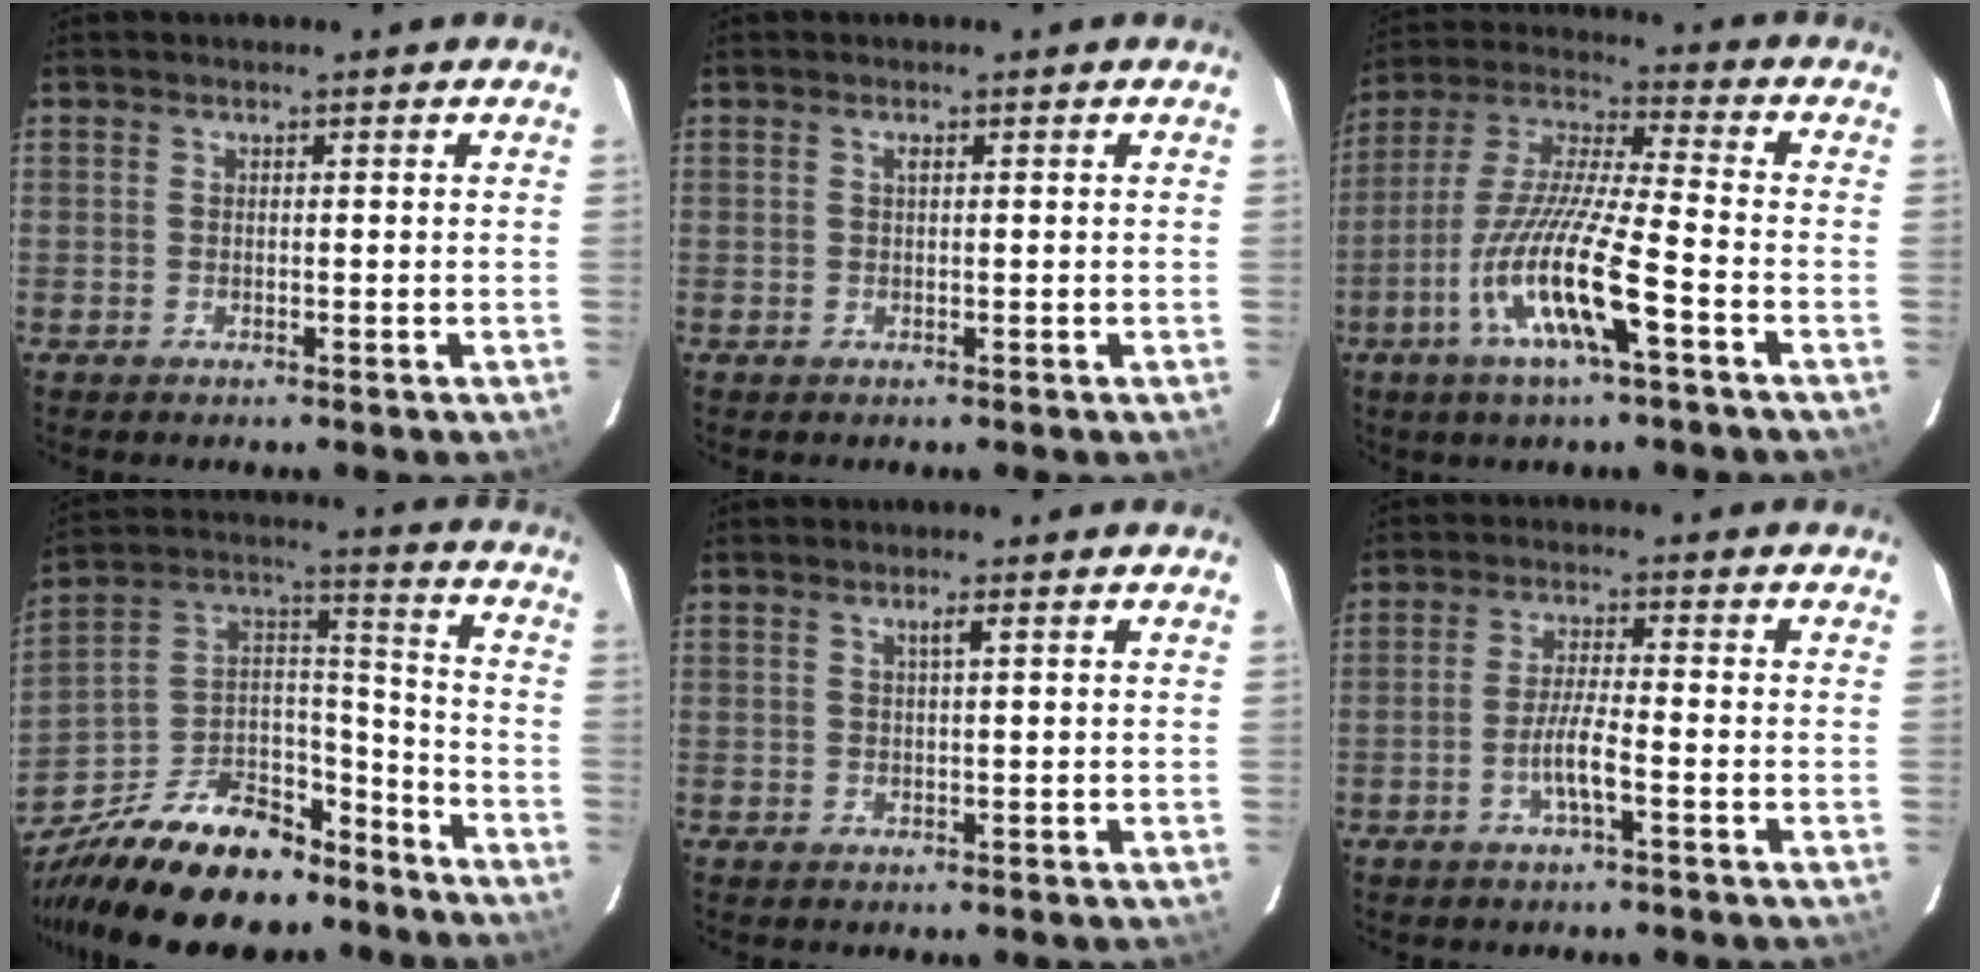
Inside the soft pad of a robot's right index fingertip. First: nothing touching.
{"total": 0.6, "force": [0.2, 0.2, 0.5], "torque": [-0.009, 0.003, 0.003]}
{"total": 15.3, "force": [-6.6, 1.4, 13.7], "torque": [-0.279, -0.013, -0.132]}
{"total": 26.0, "force": [-18.7, 12.5, 13.1], "torque": [-0.262, 0.045, -0.283]}
{"total": 1.2, "force": [0.5, -0.2, 1.1], "torque": [-0.018, 0.002, 0.009]}
{"total": 4.7, "force": [-2.2, 0.1, 4.1], "torque": [-0.085, 0.001, -0.043]}